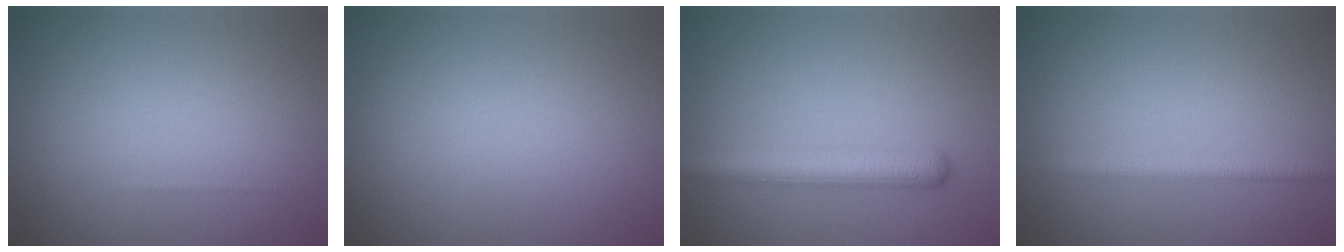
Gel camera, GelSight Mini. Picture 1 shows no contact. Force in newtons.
{"total": 0.0}
{"total": 4.1, "press": 4.1, "slide": 0.1}
{"total": 1.9, "press": 1.9, "slide": 0.0}